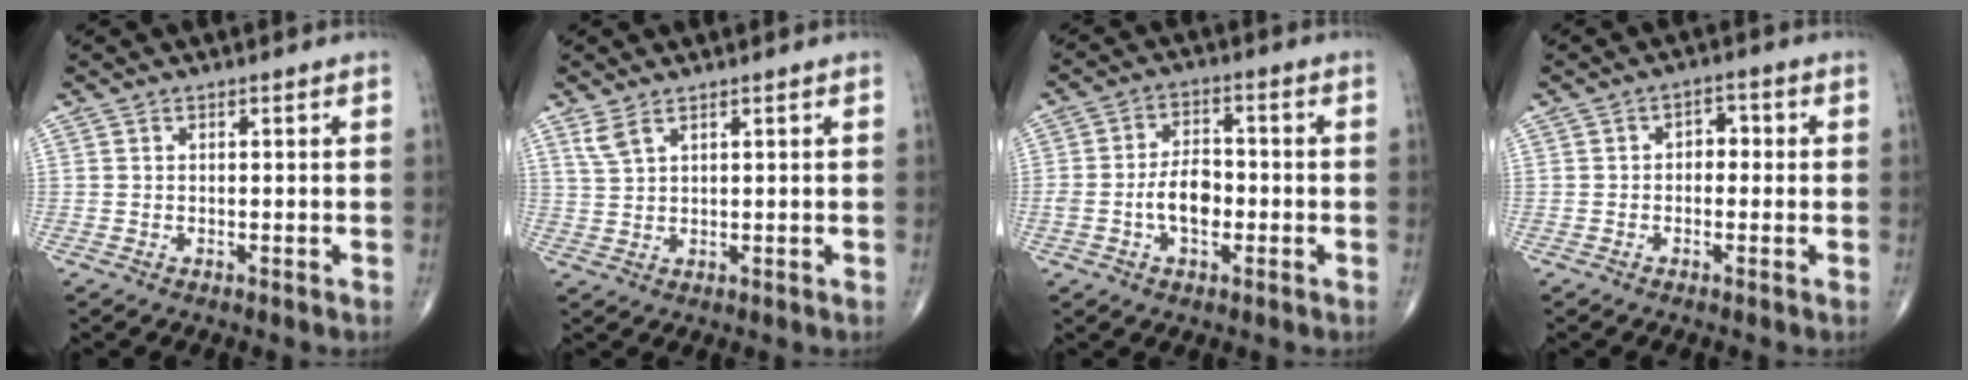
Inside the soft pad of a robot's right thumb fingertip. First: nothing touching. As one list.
[{"total": 2.9, "force": [2.0, 1.0, 1.8], "torque": [-0.044, 0.000, 0.050]}, {"total": 7.3, "force": [-1.6, 4.4, 5.6], "torque": [-0.089, 0.018, -0.032]}, {"total": 3.3, "force": [0.0, 2.3, 2.3], "torque": [-0.007, 0.015, -0.010]}]